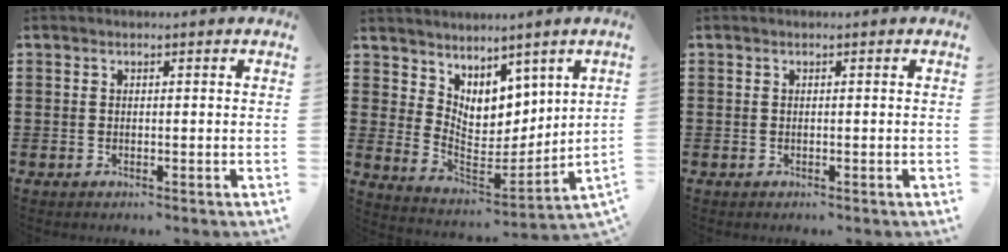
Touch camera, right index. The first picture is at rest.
{"total": 5.9, "force": [4.4, 3.8, 0.3], "torque": [-0.036, -0.043, 0.084]}
{"total": 0.0}